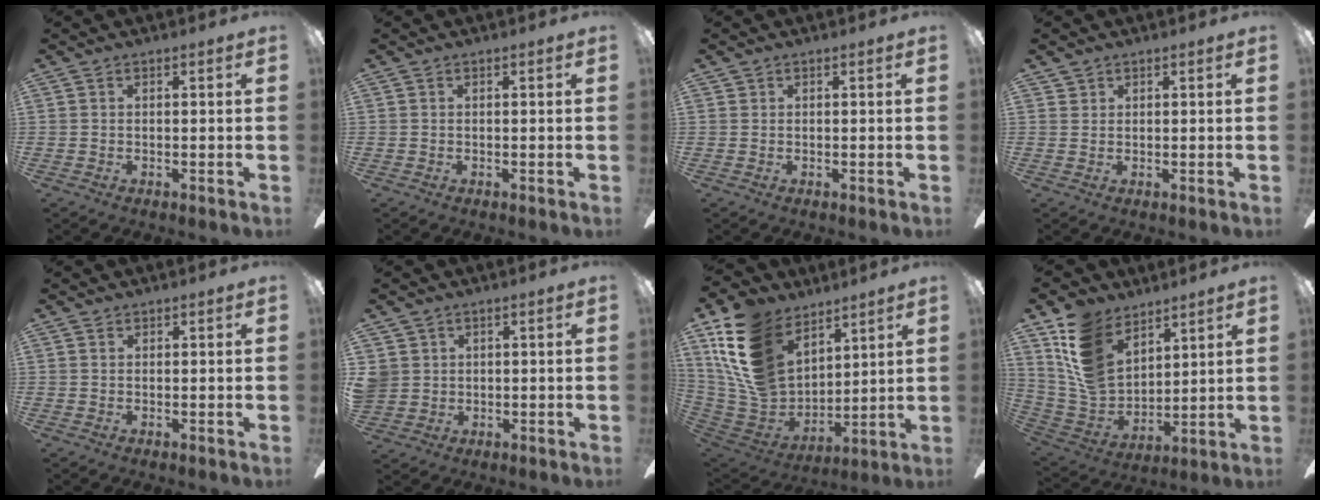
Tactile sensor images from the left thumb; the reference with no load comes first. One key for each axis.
{"total": 0.0}
{"total": 0.0}
{"total": 1.1, "fx": 0.9, "fy": 0.6, "fz": 0.0, "tx": -0.001, "ty": 0.001, "tz": 0.018}
{"total": 0.6, "fx": 0.4, "fy": 0.4, "fz": 0.1, "tx": -0.003, "ty": 0.003, "tz": 0.008}
{"total": 4.0, "fx": 1.2, "fy": 3.7, "fz": 0.6, "tx": -0.020, "ty": 0.008, "tz": 0.025}
{"total": 19.9, "fx": 10.5, "fy": 13.0, "fz": 10.8, "tx": -0.266, "ty": -0.057, "tz": 0.196}
{"total": 15.1, "fx": 9.4, "fy": 9.6, "fz": 6.9, "tx": -0.169, "ty": -0.045, "tz": 0.186}